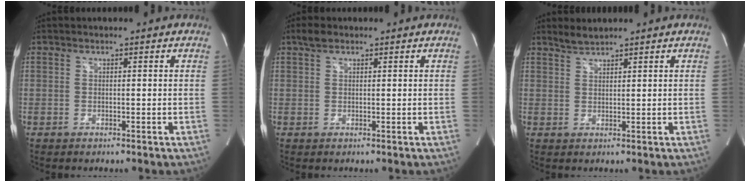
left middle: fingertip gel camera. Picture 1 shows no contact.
{"total": 1.8, "force": [1.3, 0.8, 0.9], "torque": [-0.025, 0.011, 0.026]}
{"total": 2.0, "force": [2.0, -0.1, 0.3], "torque": [-0.013, 0.003, 0.044]}